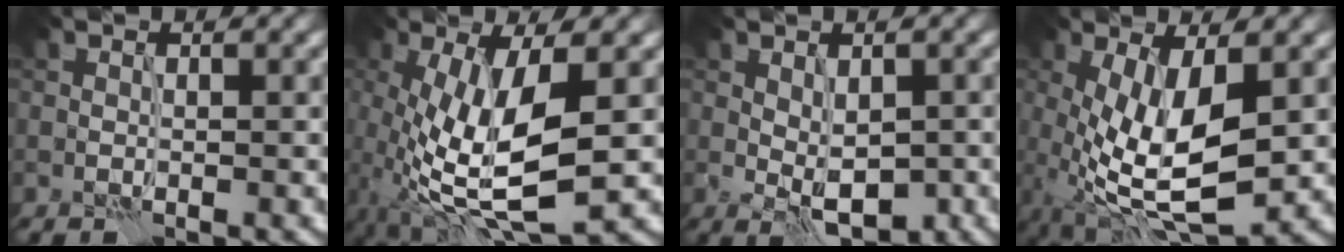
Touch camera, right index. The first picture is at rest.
{"total": 10.6, "force": [-2.6, 3.5, 9.6], "torque": [-0.202, -0.024, -0.044]}
{"total": 3.8, "force": [-0.8, 1.8, 3.2], "torque": [-0.050, -0.003, -0.009]}
{"total": 9.8, "force": [-1.2, 3.9, 9.0], "torque": [-0.180, -0.014, -0.020]}